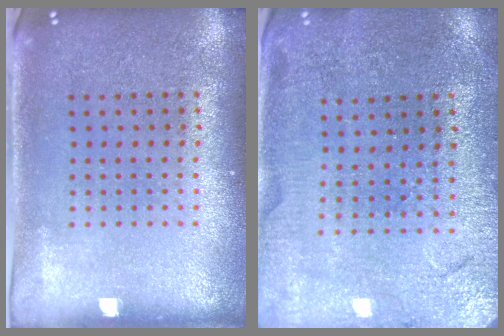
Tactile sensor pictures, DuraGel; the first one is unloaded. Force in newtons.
{"total": 0.7, "press": 0.7, "slide": 0.1}